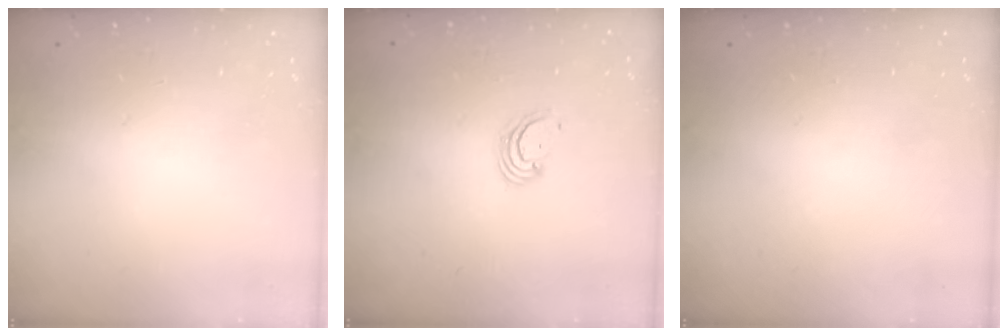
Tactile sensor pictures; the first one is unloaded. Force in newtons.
{"total": 2.3, "press": 2.3, "slide": 0.1}
{"total": 0.0}